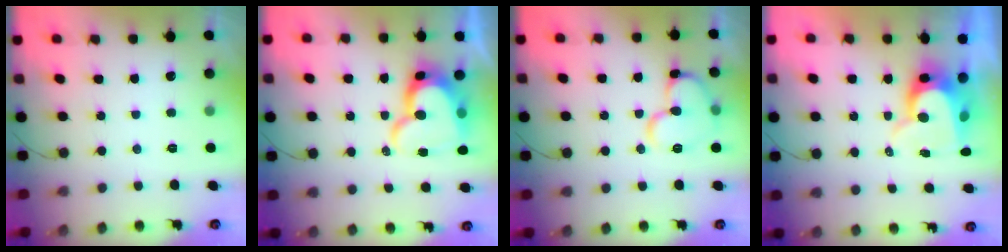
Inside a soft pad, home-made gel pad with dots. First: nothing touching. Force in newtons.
{"total": 16.6, "press": 16.6, "slide": 1.2}
{"total": 12.5, "press": 12.3, "slide": 1.9}
{"total": 10.5, "press": 10.4, "slide": 0.8}